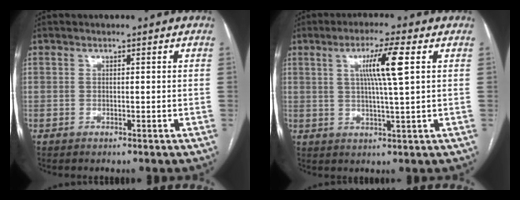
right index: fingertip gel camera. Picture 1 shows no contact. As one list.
[{"total": 7.2, "force": [2.2, -0.6, 6.9], "torque": [-0.124, 0.001, 0.039]}]